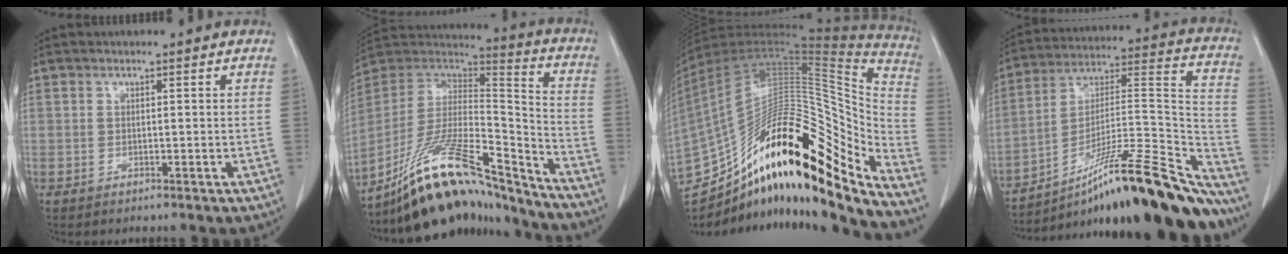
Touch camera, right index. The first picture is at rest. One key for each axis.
{"total": 22.1, "fx": -18.4, "fy": 4.3, "fz": 11.5, "tx": -0.209, "ty": 0.026, "tz": -0.318}
{"total": 30.1, "fx": -18.4, "fy": 7.5, "fz": 22.6, "tx": -0.347, "ty": 0.040, "tz": -0.296}
{"total": 29.1, "fx": -23.0, "fy": 3.3, "fz": 17.5, "tx": -0.189, "ty": 0.023, "tz": -0.353}